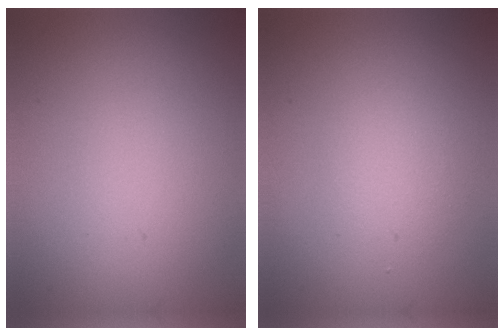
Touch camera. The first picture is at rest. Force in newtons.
{"total": 1.6, "press": 1.6, "slide": 0.1}